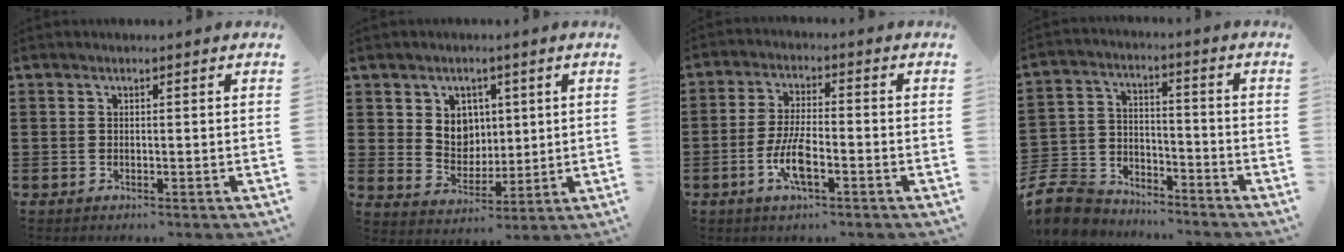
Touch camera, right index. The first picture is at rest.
{"total": 5.6, "force": [2.1, 5.0, 1.6], "torque": [-0.040, 0.005, 0.035]}
{"total": 6.5, "force": [-2.5, 1.8, 5.7], "torque": [-0.129, -0.010, -0.051]}
{"total": 8.6, "force": [-8.1, 2.5, 1.2], "torque": [-0.048, 0.013, -0.165]}